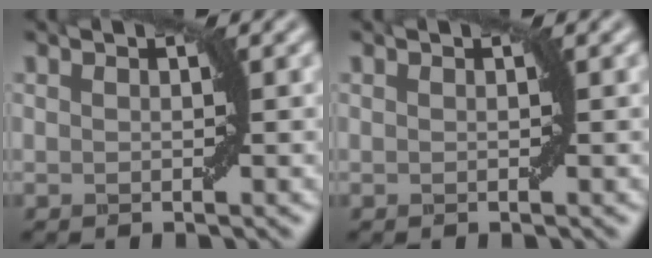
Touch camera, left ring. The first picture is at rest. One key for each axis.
{"total": 0.0}